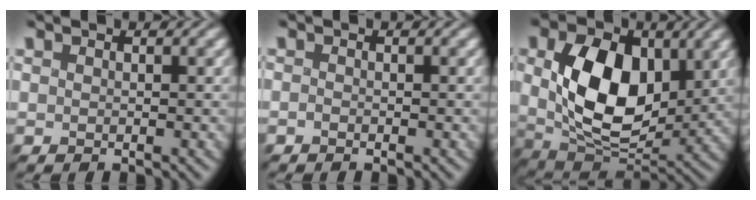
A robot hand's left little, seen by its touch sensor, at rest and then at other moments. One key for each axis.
{"total": 0.7, "fx": -0.7, "fy": 0.1, "fz": 0.1, "tx": 0.003, "ty": -0.004, "tz": -0.017}
{"total": 10.8, "fx": 1.4, "fy": 7.1, "fz": 8.1, "tx": -0.152, "ty": -0.008, "tz": 0.022}